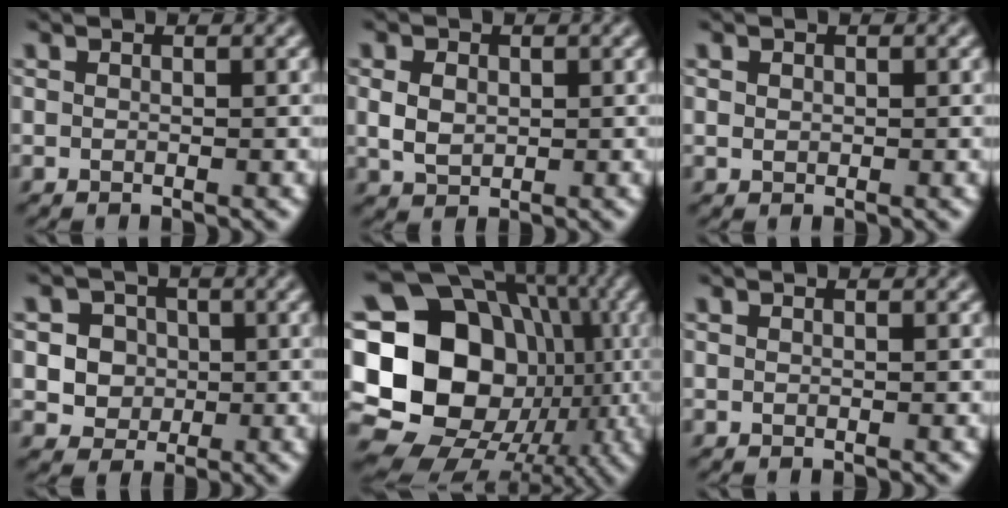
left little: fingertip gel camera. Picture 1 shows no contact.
{"total": 2.5, "force": [0.1, 1.9, 1.6], "torque": [-0.040, -0.001, 0.001]}
{"total": 0.6, "force": [0.1, 0.5, 0.2], "torque": [-0.002, -0.003, 0.004]}
{"total": 4.9, "force": [0.3, 4.5, 1.8], "torque": [-0.025, 0.016, 0.001]}
{"total": 23.3, "force": [-1.1, 20.2, 11.5], "torque": [-0.227, 0.031, -0.059]}
{"total": 0.0}